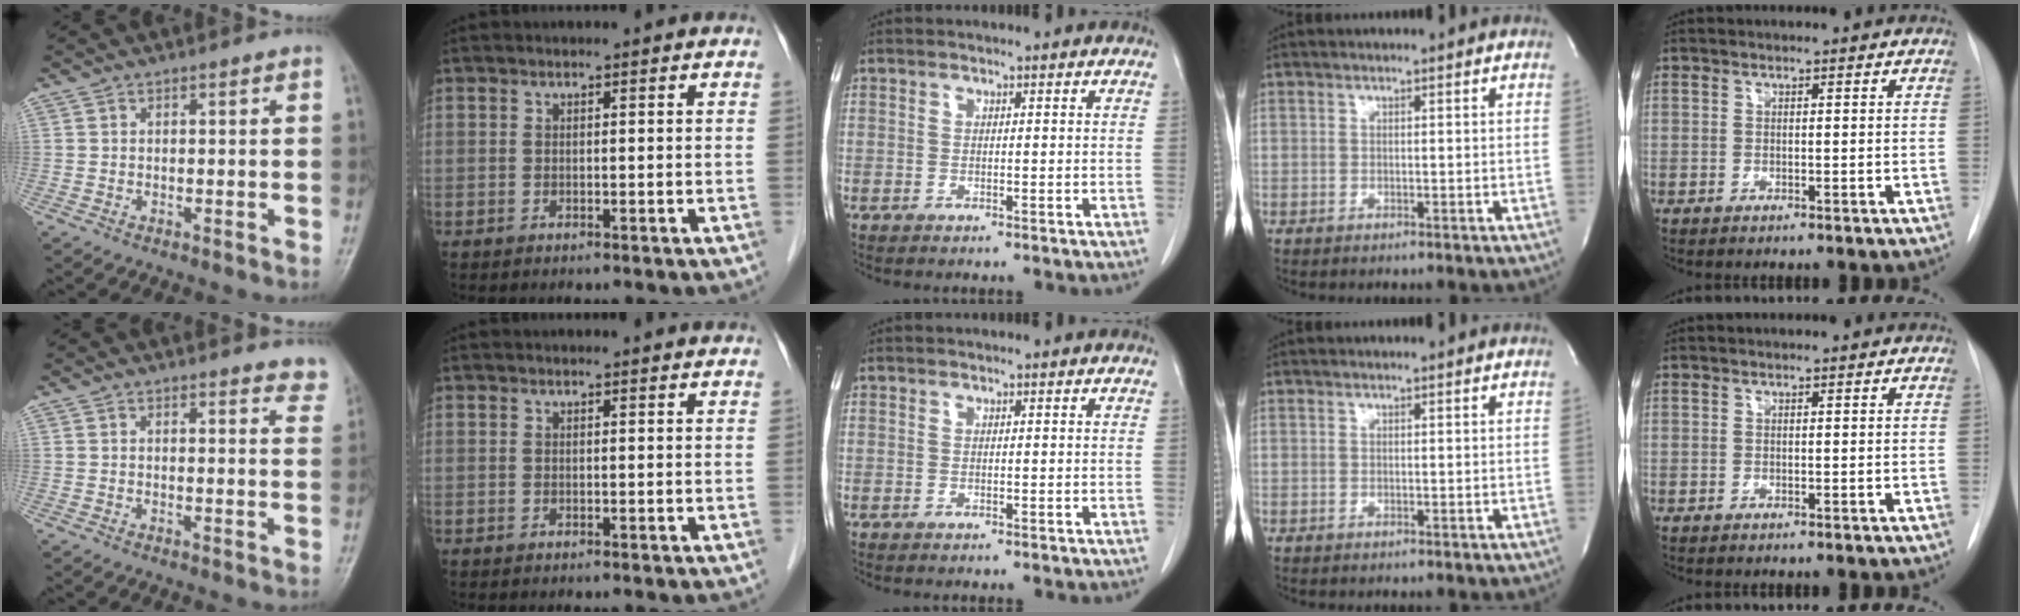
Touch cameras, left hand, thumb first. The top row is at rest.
{"thumb": {"total": 6.4, "force": [6.0, 1.6, 1.4], "torque": [0.018, -0.029, 0.043]}, "index": {"total": 2.5, "force": [2.5, 0.3, 0.4], "torque": [-0.012, 0.003, 0.019]}}